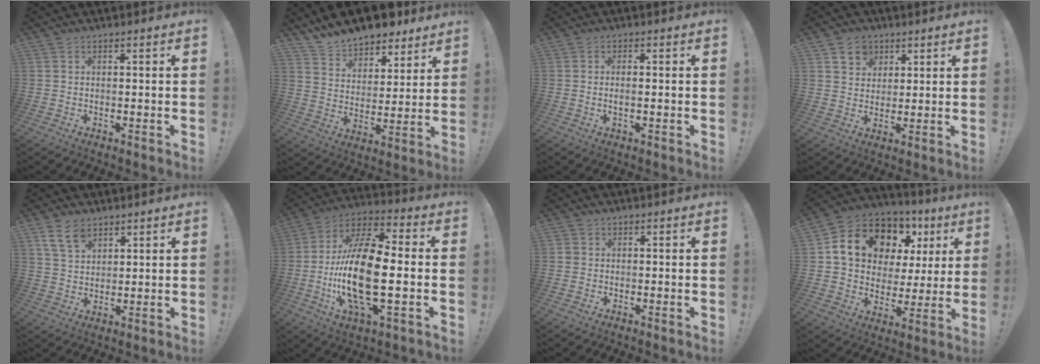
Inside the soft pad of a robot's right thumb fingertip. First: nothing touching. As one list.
[{"total": 11.6, "force": [10.4, 4.4, 2.4], "torque": [-0.056, -0.084, 0.191]}, {"total": 1.9, "force": [0.0, 0.4, 1.9], "torque": [-0.027, -0.001, -0.002]}, {"total": 7.1, "force": [3.9, 5.6, 1.9], "torque": [-0.022, -0.021, 0.074]}, {"total": 7.6, "force": [5.0, 4.3, 3.9], "torque": [-0.068, -0.018, 0.097]}, {"total": 22.9, "force": [-2.9, 9.3, 20.7], "torque": [-0.417, -0.003, -0.053]}, {"total": 0.8, "force": [0.1, 0.7, 0.3], "torque": [-0.004, 0.002, 0.002]}, {"total": 16.8, "force": [8.2, 11.3, 9.3], "torque": [-0.152, -0.041, 0.161]}]